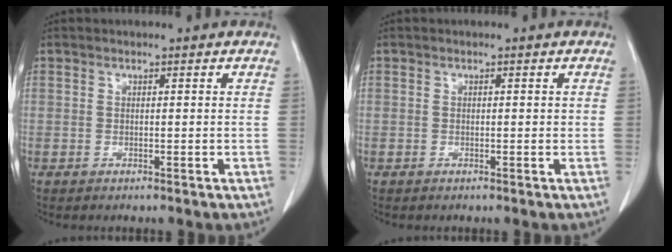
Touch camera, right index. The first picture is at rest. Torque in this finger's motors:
{"motor_torque": [-0.20, 0.09, 0.04, -0.01]}